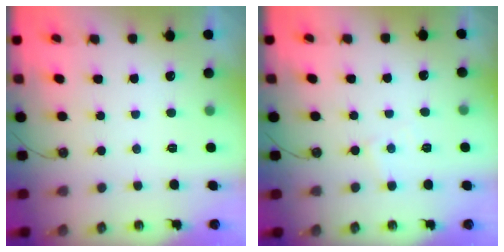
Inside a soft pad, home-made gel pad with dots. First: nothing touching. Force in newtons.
{"total": 4.0, "press": 3.9, "slide": 0.6}